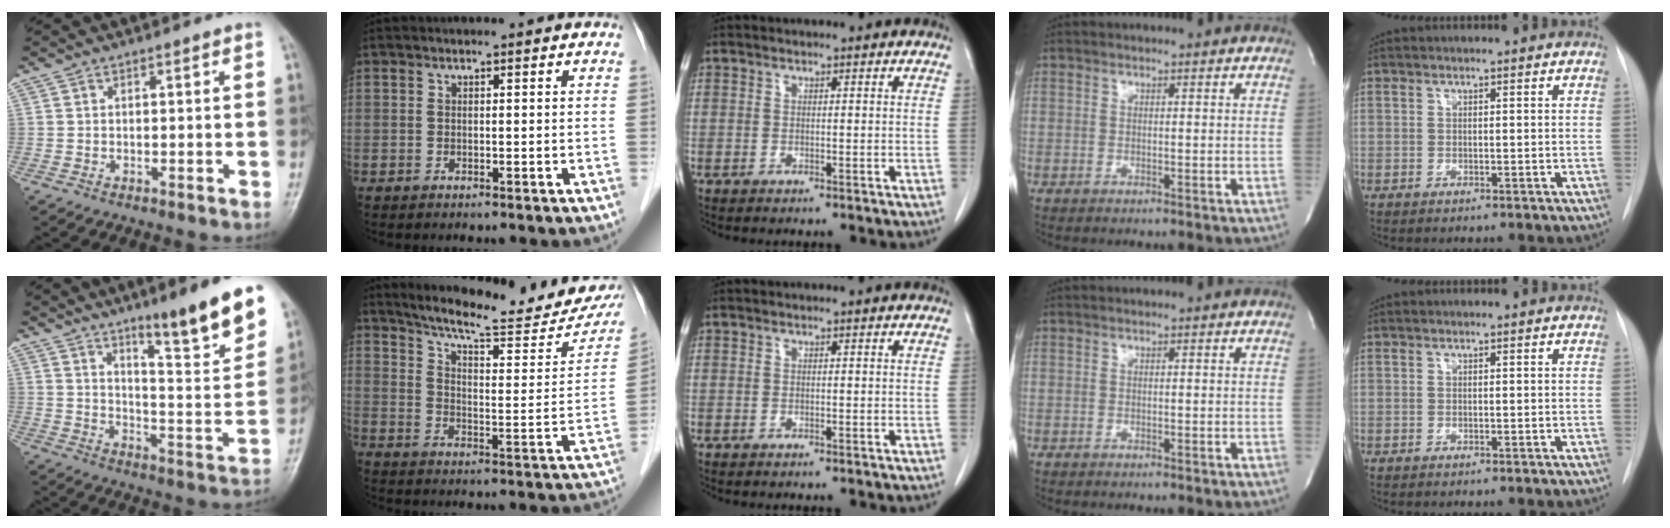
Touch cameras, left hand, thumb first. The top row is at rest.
{"thumb": {"total": 16.4, "force": [10.7, 2.3, 12.2], "torque": [-0.149, -0.070, 0.166]}, "index": {"total": 21.4, "force": [19.3, 3.4, 8.8], "torque": [-0.124, -0.034, 0.254]}}